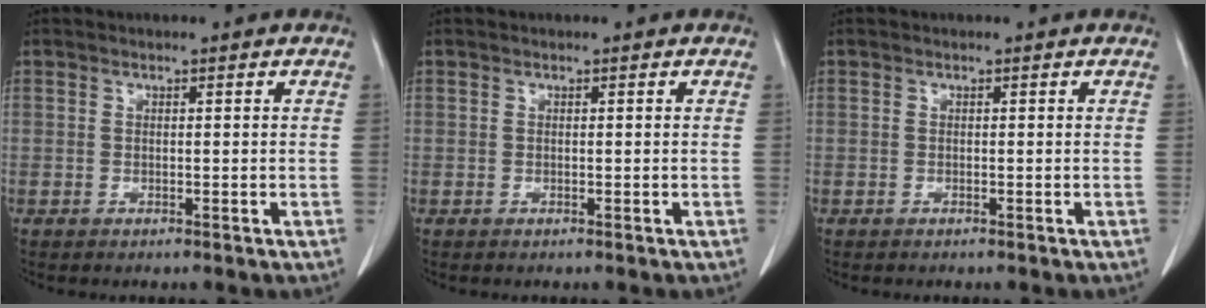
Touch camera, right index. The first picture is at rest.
{"total": 0.0}
{"total": 0.0}